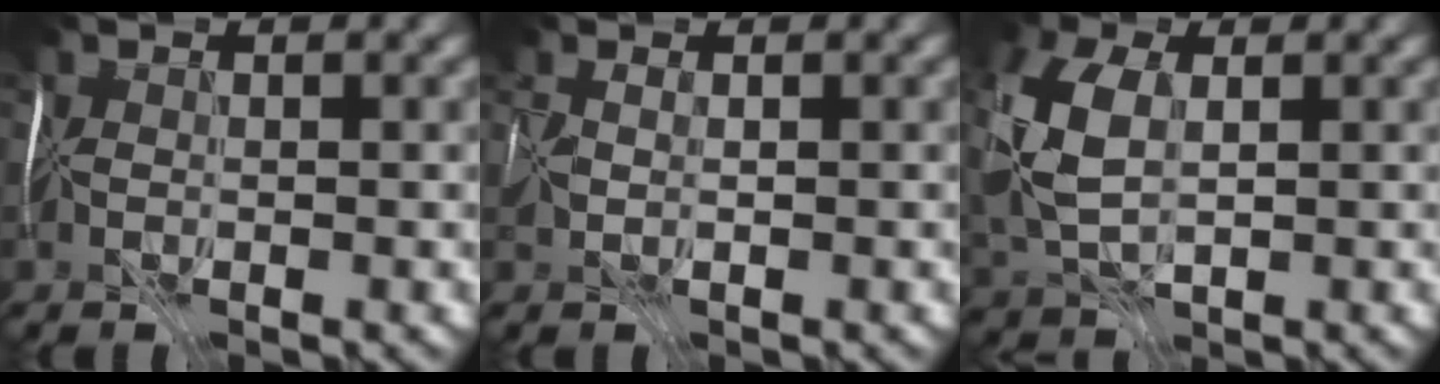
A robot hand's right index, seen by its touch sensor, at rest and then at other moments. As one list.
[{"total": 0.7, "force": [0.4, -0.4, -0.4], "torque": [0.017, 0.000, 0.017]}, {"total": 5.7, "force": [0.9, 3.6, 4.3], "torque": [-0.132, 0.007, 0.023]}]